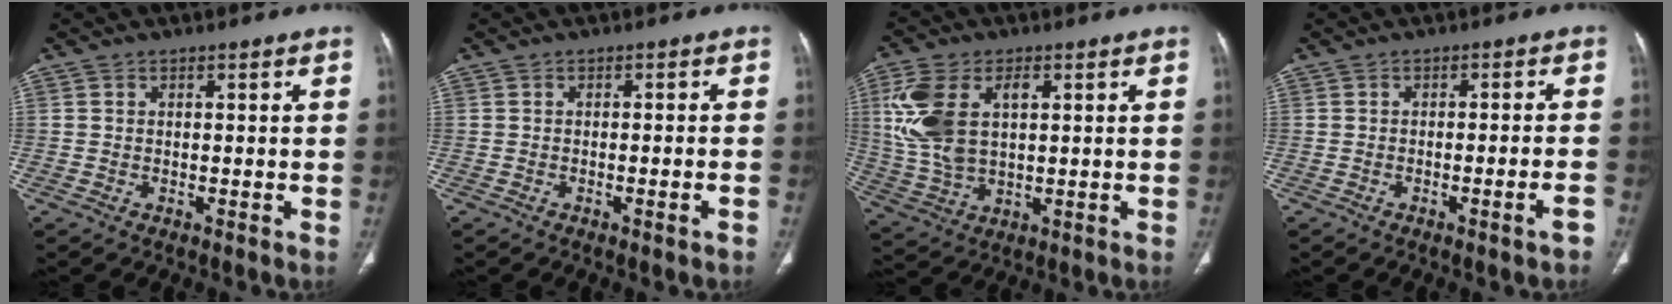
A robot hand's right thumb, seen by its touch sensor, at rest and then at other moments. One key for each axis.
{"total": 2.0, "fx": -0.9, "fy": 0.2, "fz": 1.8, "tx": -0.036, "ty": 0.006, "tz": -0.012}
{"total": 13.6, "fx": 3.4, "fy": 8.0, "fz": 10.5, "tx": -0.226, "ty": 0.002, "tz": 0.072}
{"total": 3.6, "fx": -1.9, "fy": 0.1, "fz": 3.1, "tx": -0.054, "ty": 0.013, "tz": -0.026}